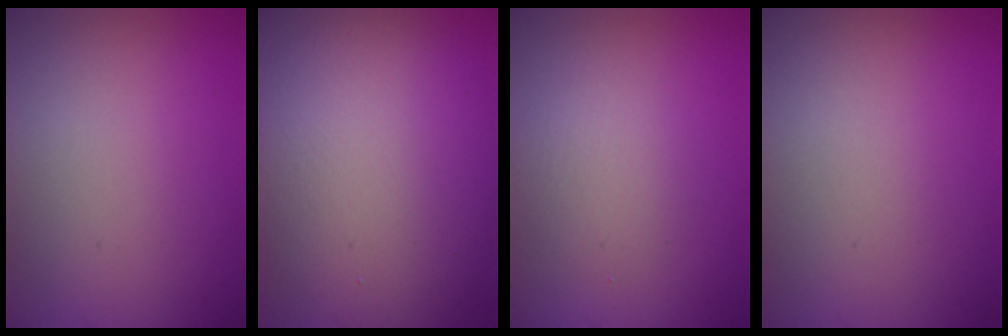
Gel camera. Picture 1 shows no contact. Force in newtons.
{"total": 14.5, "press": 14.5, "slide": 0.7}
{"total": 2.3, "press": 2.3, "slide": 0.1}
{"total": 0.0}